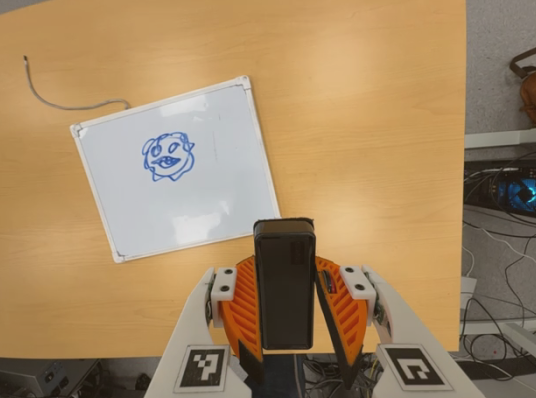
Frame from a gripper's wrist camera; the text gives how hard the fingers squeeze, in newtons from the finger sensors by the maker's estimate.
{"total": 5.2, "left": 4.9, "right": 5.6}